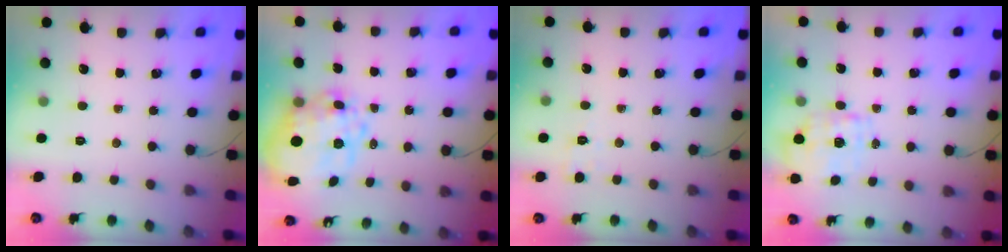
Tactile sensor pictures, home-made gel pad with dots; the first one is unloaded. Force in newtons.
{"total": 17.6, "press": 17.2, "slide": 3.4}
{"total": 2.5, "press": 1.8, "slide": 1.7}
{"total": 1.8, "press": 1.7, "slide": 0.6}